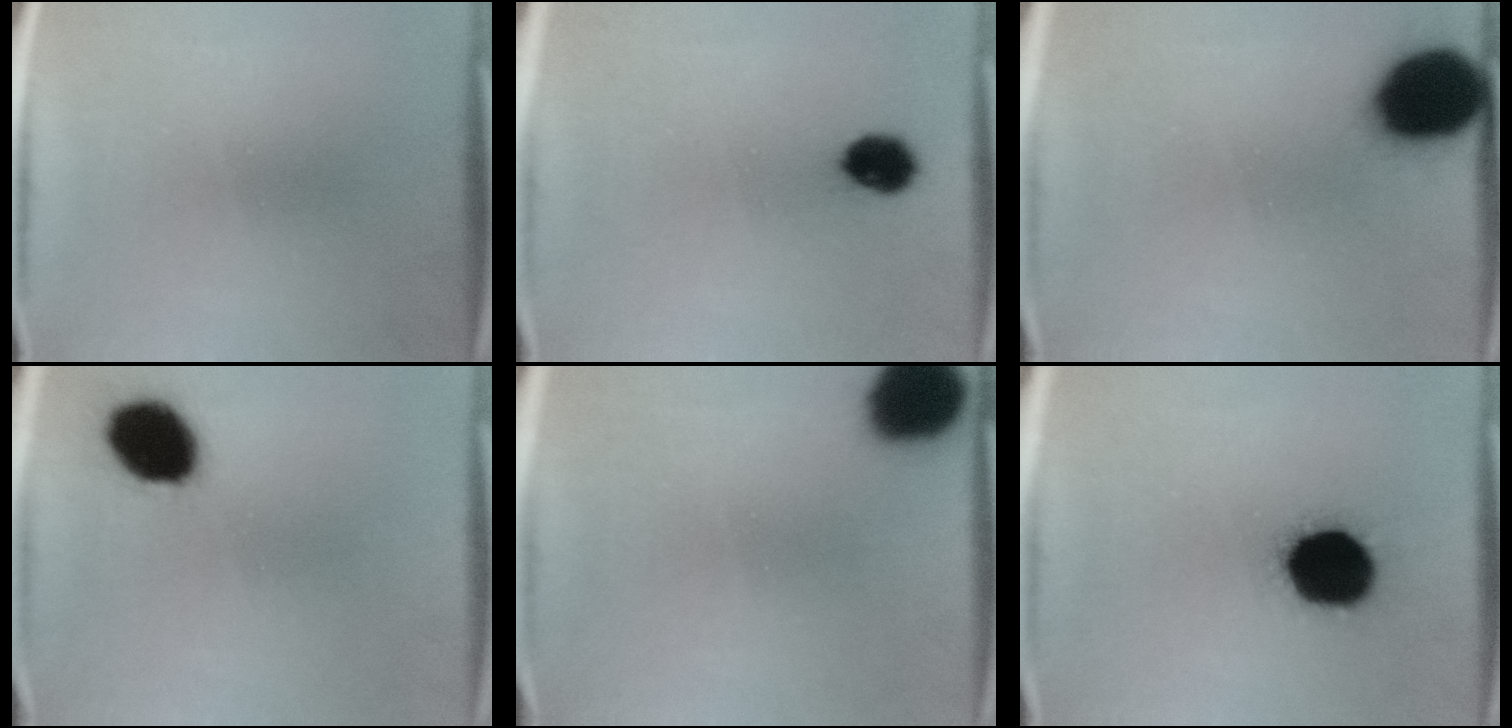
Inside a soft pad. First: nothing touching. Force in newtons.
{"total": 5.0}
{"total": 16.8}
{"total": 13.3}
{"total": 15.6}
{"total": 17.1}